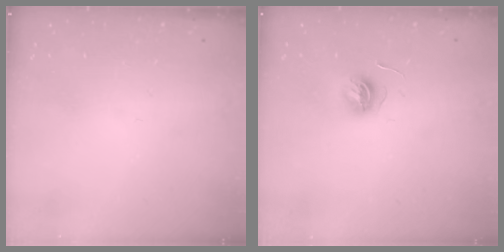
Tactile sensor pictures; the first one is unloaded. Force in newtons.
{"total": 5.6, "press": 5.6, "slide": 0.6}